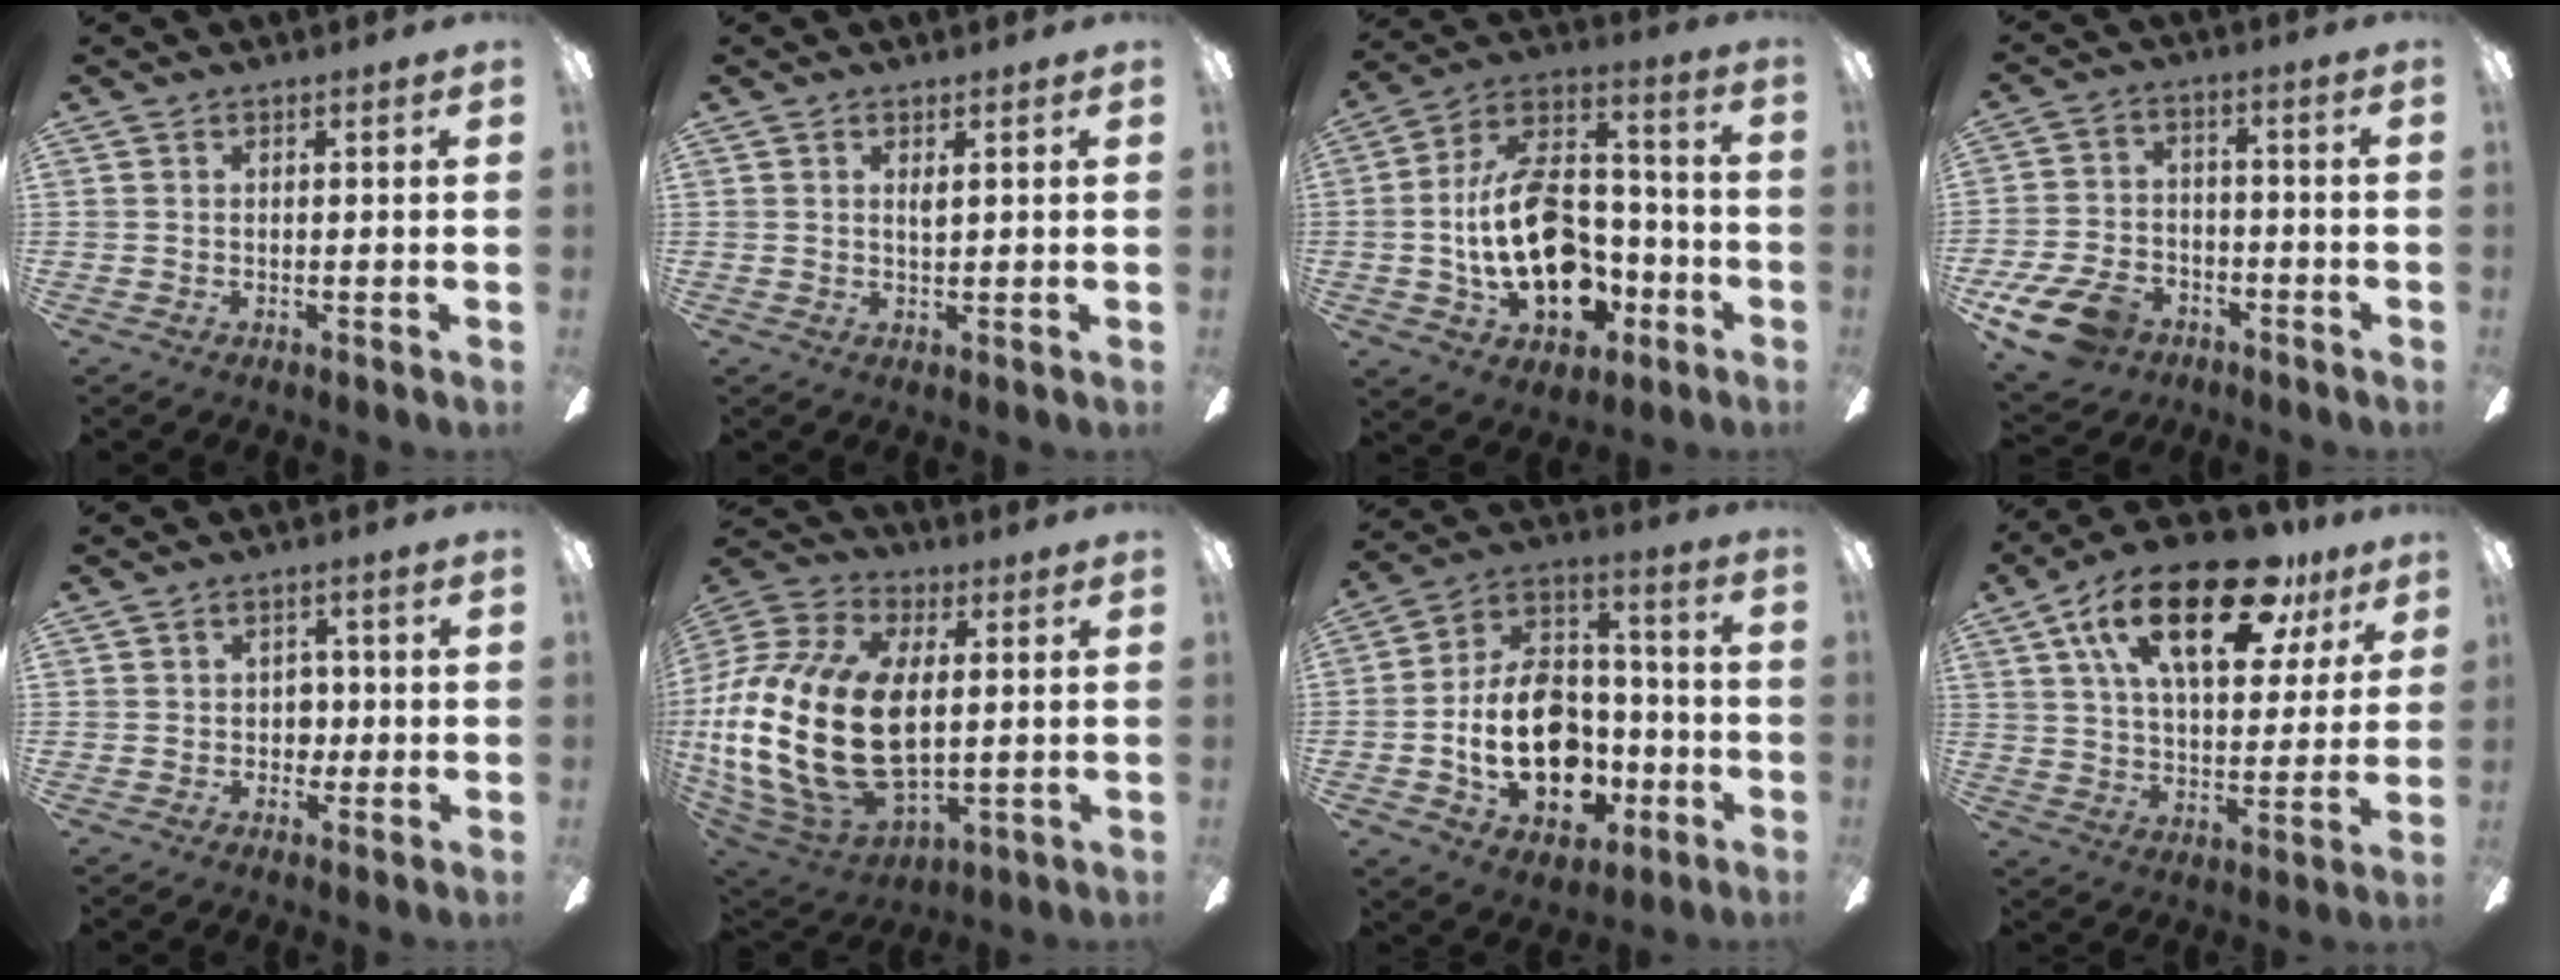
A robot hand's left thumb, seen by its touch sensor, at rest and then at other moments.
{"total": 1.4, "force": [0.6, 0.2, 1.2], "torque": [-0.026, 0.000, 0.009]}
{"total": 21.9, "force": [-3.4, 13.6, 16.8], "torque": [-0.325, 0.024, -0.048]}
{"total": 12.5, "force": [-7.9, 7.1, 6.6], "torque": [-0.149, 0.044, -0.145]}
{"total": 3.6, "force": [-0.1, 3.0, 2.0], "torque": [-0.034, 0.008, -0.005]}
{"total": 27.5, "force": [-0.4, 16.6, 21.9], "torque": [-0.496, 0.007, -0.004]}
{"total": 20.0, "force": [-4.6, 13.8, 13.7], "torque": [-0.256, 0.026, -0.069]}
{"total": 24.4, "force": [12.9, 10.6, 17.7], "torque": [-0.282, -0.043, 0.212]}